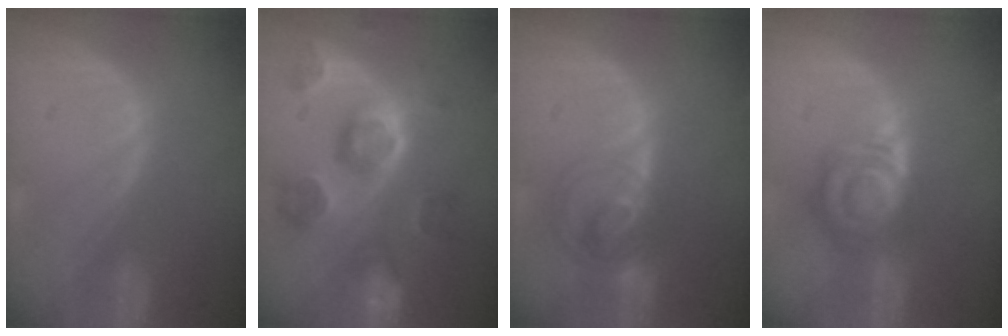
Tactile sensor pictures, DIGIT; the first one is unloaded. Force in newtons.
{"total": 10.7, "press": 9.7, "slide": 4.4}
{"total": 7.6, "press": 6.2, "slide": 4.3}
{"total": 7.9, "press": 6.9, "slide": 3.7}